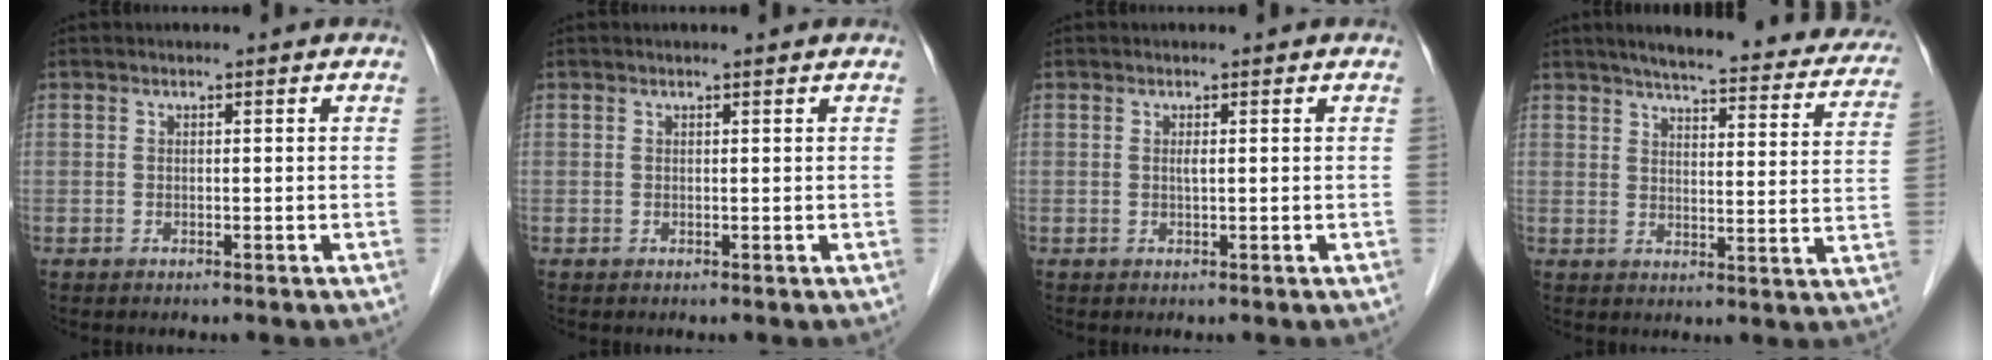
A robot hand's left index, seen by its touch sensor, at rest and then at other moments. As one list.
[{"total": 0.6, "force": [0.5, 0.0, 0.3], "torque": [-0.010, 0.002, 0.009]}, {"total": 0.7, "force": [0.2, 0.0, 0.7], "torque": [-0.016, 0.000, 0.003]}, {"total": 25.0, "force": [21.8, 4.7, 11.3], "torque": [-0.145, -0.018, 0.251]}]